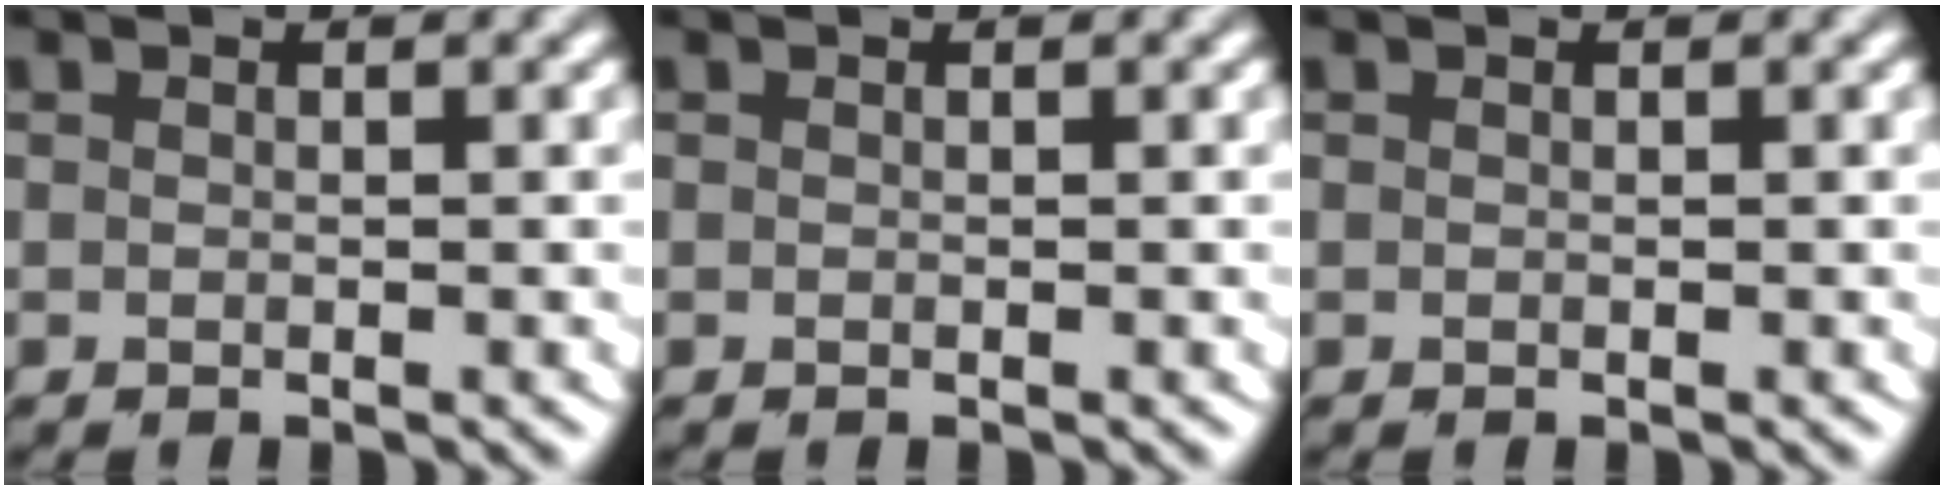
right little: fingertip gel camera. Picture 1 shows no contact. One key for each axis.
{"total": 0.0}
{"total": 0.0}